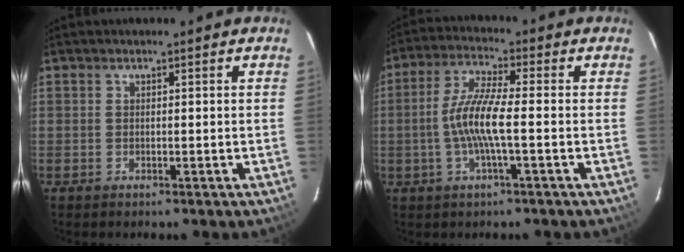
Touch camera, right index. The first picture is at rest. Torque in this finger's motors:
{"motor_torque": [1.10, -0.15, 0.69, 0.21]}